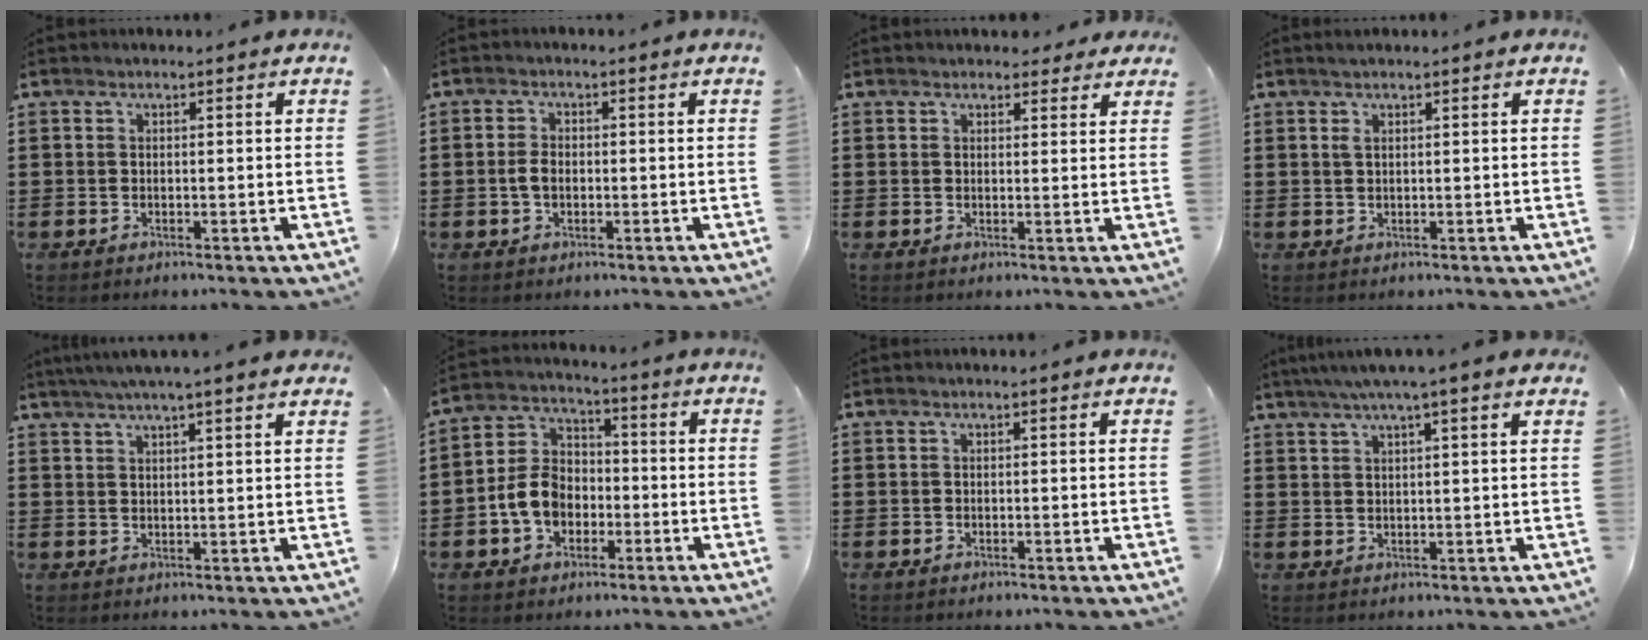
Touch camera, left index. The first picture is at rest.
{"total": 2.5, "force": [-0.3, 1.5, 2.0], "torque": [-0.055, -0.001, -0.011]}
{"total": 2.3, "force": [2.0, 0.9, 0.5], "torque": [-0.007, 0.000, 0.036]}
{"total": 1.3, "force": [0.6, 0.2, 1.1], "torque": [-0.023, 0.003, 0.010]}
{"total": 3.7, "force": [3.1, -0.5, 2.0], "torque": [-0.047, -0.005, 0.055]}
{"total": 8.0, "force": [-2.5, 6.1, 4.6], "torque": [-0.120, 0.015, -0.054]}
{"total": 0.0}
{"total": 3.8, "force": [2.7, -0.3, 2.7], "torque": [-0.060, 0.001, 0.047]}